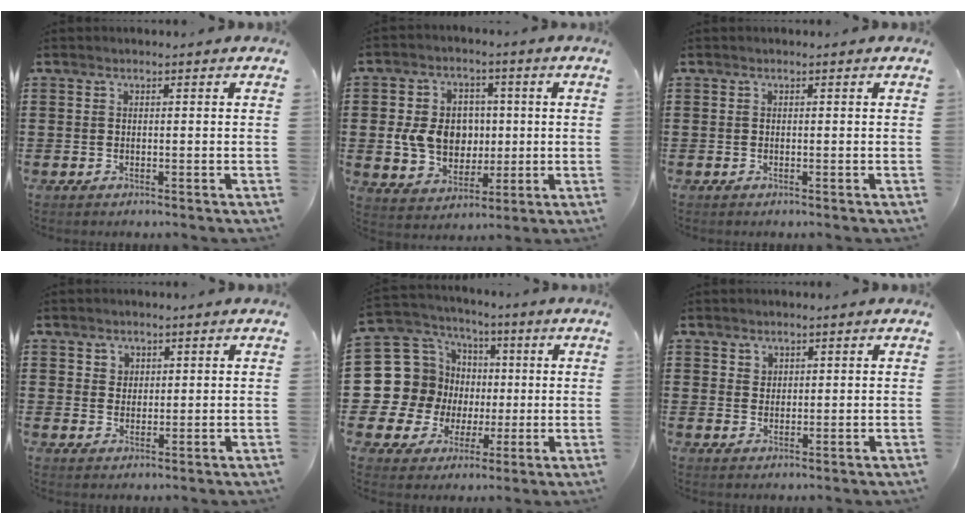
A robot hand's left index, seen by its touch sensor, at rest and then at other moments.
{"total": 8.9, "force": [0.4, 7.2, 5.2], "torque": [-0.128, 0.013, 0.004]}
{"total": 0.0}
{"total": 2.1, "force": [1.3, 1.6, 0.1], "torque": [0.000, 0.003, 0.022]}
{"total": 13.5, "force": [-0.6, 13.1, 3.4], "torque": [-0.140, -0.016, 0.009]}
{"total": 1.6, "force": [1.3, 1.0, 0.1], "torque": [-0.004, 0.002, 0.025]}